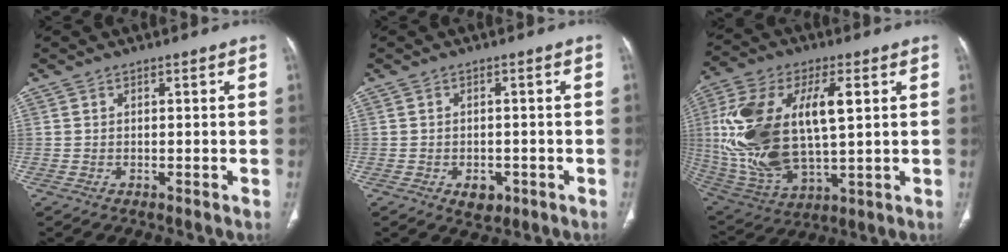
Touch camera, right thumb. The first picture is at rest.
{"total": 3.6, "force": [-1.5, 2.4, 2.1], "torque": [-0.018, 0.004, -0.012]}
{"total": 24.3, "force": [3.5, 11.8, 20.9], "torque": [-0.422, -0.009, 0.069]}